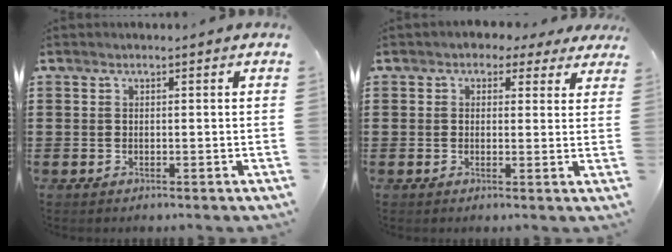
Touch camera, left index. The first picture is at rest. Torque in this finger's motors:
{"motor_torque": [1.10, -1.04, 0.34, 0.04]}